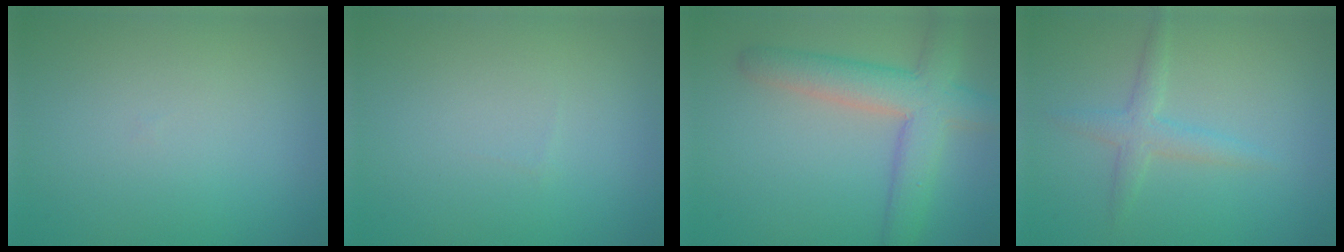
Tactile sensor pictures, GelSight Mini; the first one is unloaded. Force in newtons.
{"total": 0.0}
{"total": 6.0, "press": 6.0, "slide": 0.4}
{"total": 2.1, "press": 2.1, "slide": 0.1}